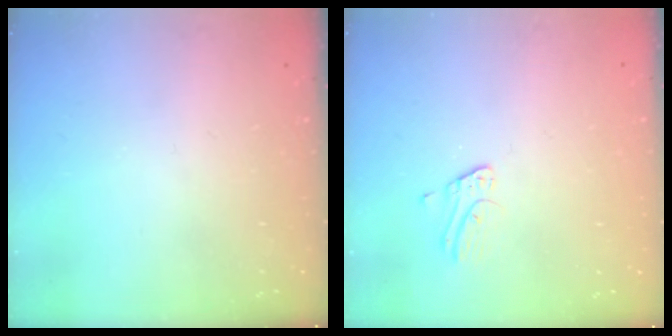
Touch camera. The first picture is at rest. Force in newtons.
{"total": 2.7, "press": 2.7, "slide": 0.2}